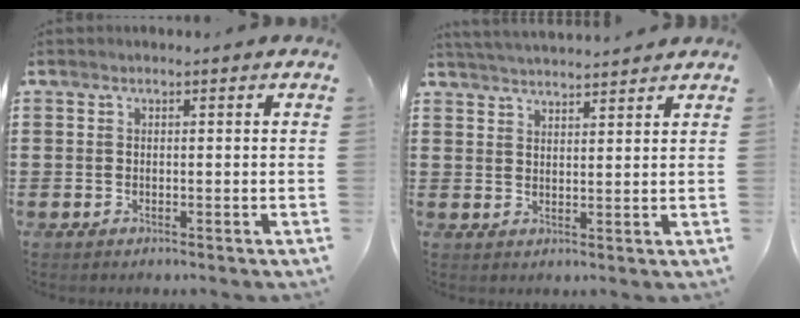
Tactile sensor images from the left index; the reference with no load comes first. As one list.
[{"total": 3.2, "force": [3.1, -0.3, 0.1], "torque": [-0.014, -0.011, 0.057]}]